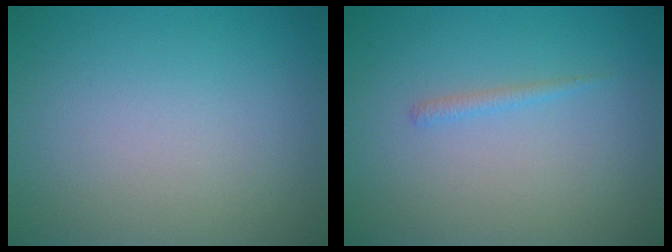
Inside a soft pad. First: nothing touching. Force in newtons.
{"total": 0.8, "press": 0.8, "slide": 0.1}